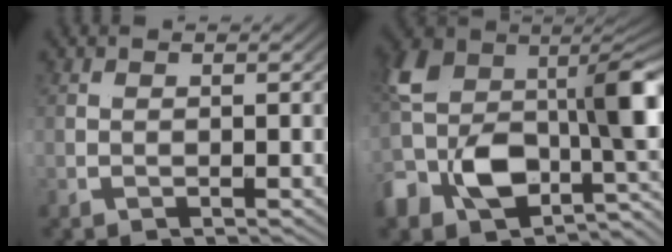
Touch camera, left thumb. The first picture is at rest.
{"total": 13.4, "force": [-3.4, 7.5, 10.6], "torque": [-0.230, -0.027, -0.028]}